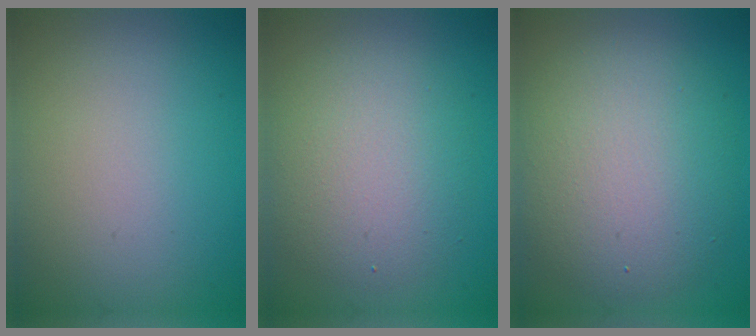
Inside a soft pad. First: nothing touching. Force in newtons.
{"total": 4.9, "press": 4.9, "slide": 0.4}
{"total": 7.4, "press": 7.4, "slide": 0.4}